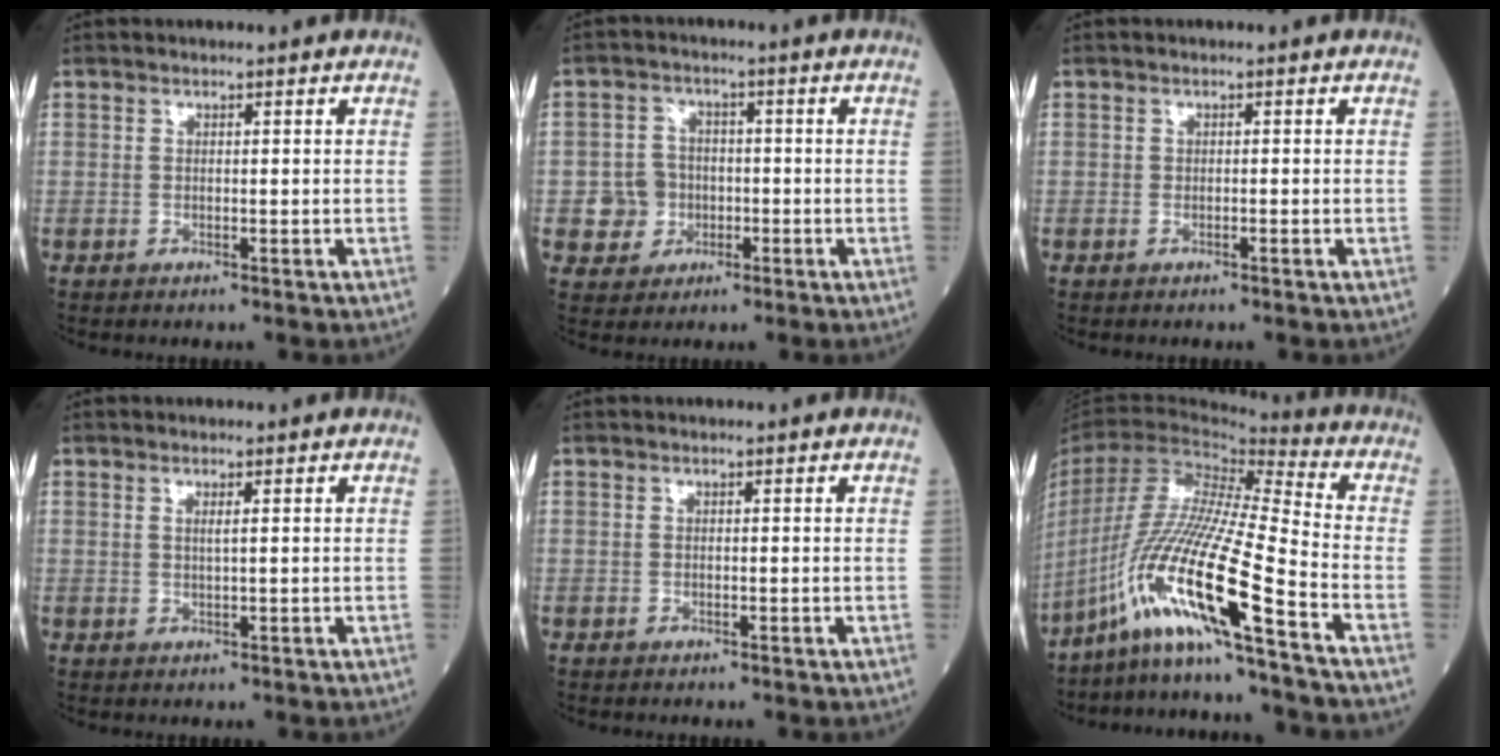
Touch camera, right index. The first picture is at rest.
{"total": 5.2, "force": [-1.2, 5.0, 1.1], "torque": [-0.019, 0.014, -0.012]}
{"total": 0.0}
{"total": 1.1, "force": [0.4, 0.0, 1.0], "torque": [-0.024, -0.001, 0.007]}
{"total": 0.0}
{"total": 19.2, "force": [-11.5, -1.6, 15.4], "torque": [-0.326, -0.032, -0.219]}